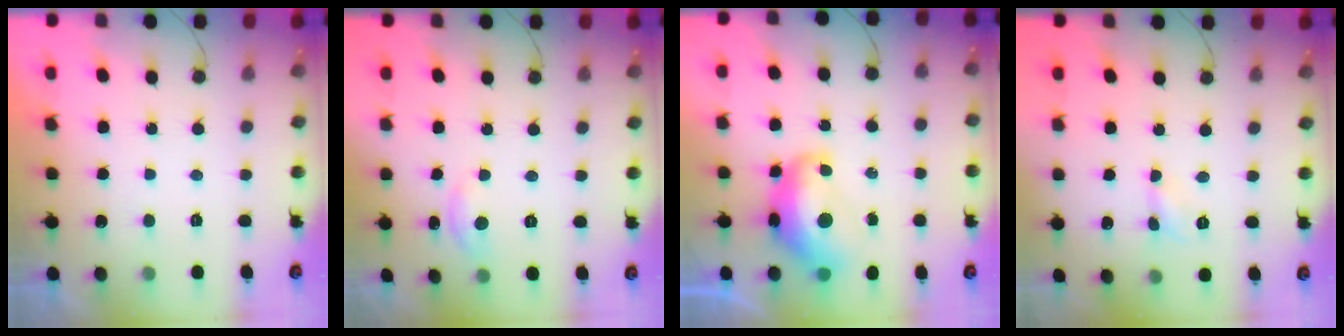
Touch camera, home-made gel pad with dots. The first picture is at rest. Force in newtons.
{"total": 4.4, "press": 4.4, "slide": 0.5}
{"total": 13.2, "press": 13.1, "slide": 1.5}
{"total": 2.8, "press": 2.8, "slide": 0.4}